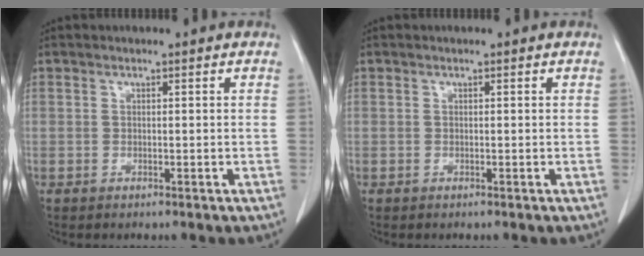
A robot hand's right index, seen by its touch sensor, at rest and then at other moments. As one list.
[{"total": 0.0}]